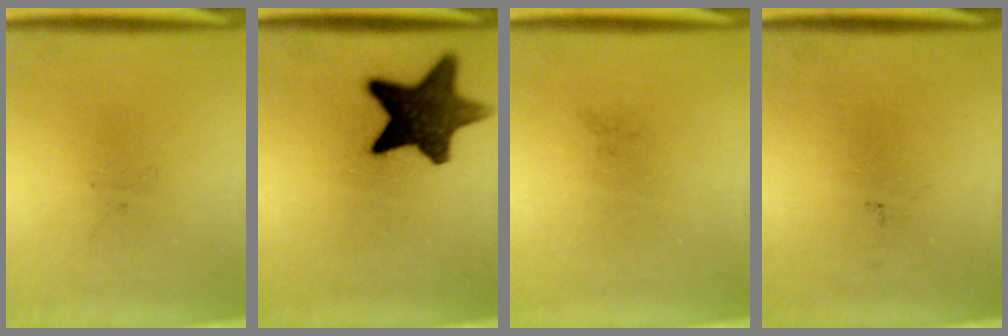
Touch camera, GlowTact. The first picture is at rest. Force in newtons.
{"total": 13.4}
{"total": 0.0}
{"total": 0.0}